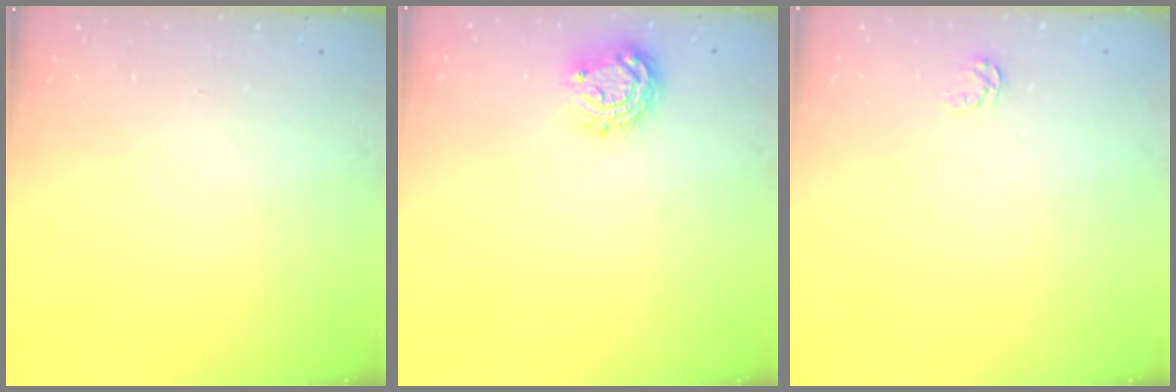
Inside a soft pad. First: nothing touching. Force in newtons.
{"total": 8.7, "press": 8.7, "slide": 0.5}
{"total": 2.6, "press": 2.6, "slide": 0.4}